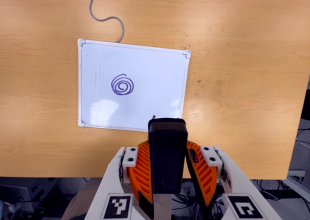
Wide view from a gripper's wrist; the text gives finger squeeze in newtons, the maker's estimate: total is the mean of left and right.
{"total": 4.4, "left": 3.3, "right": 5.5}